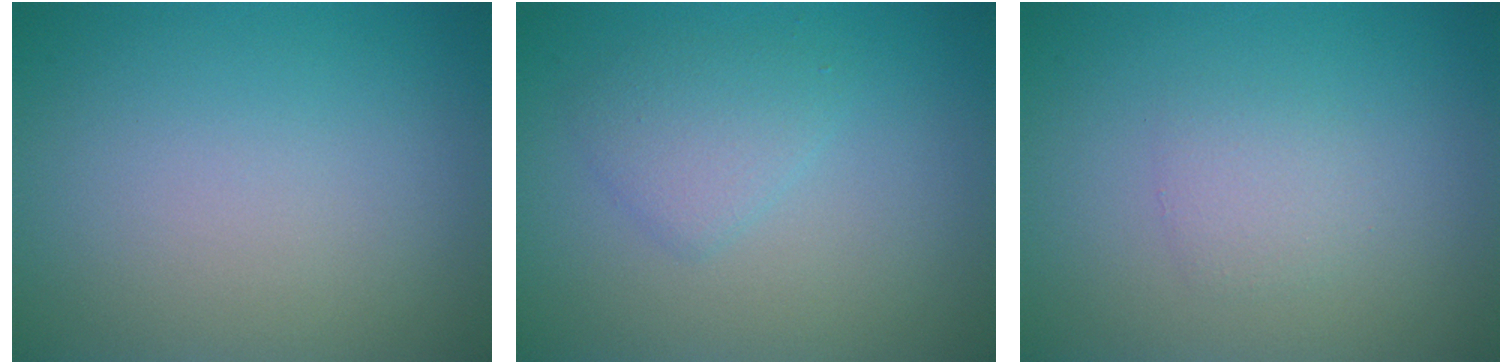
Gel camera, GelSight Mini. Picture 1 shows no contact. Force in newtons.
{"total": 2.0, "press": 2.0, "slide": 0.1}
{"total": 1.4, "press": 1.4, "slide": 0.1}